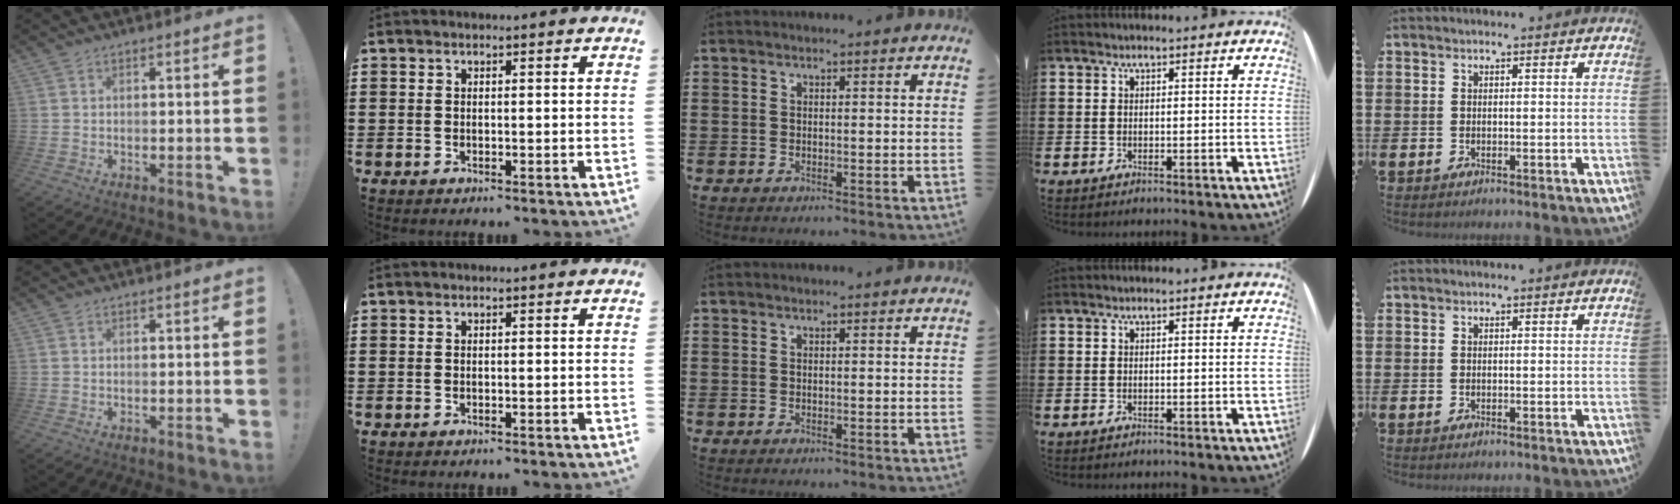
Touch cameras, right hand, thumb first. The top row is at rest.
{}